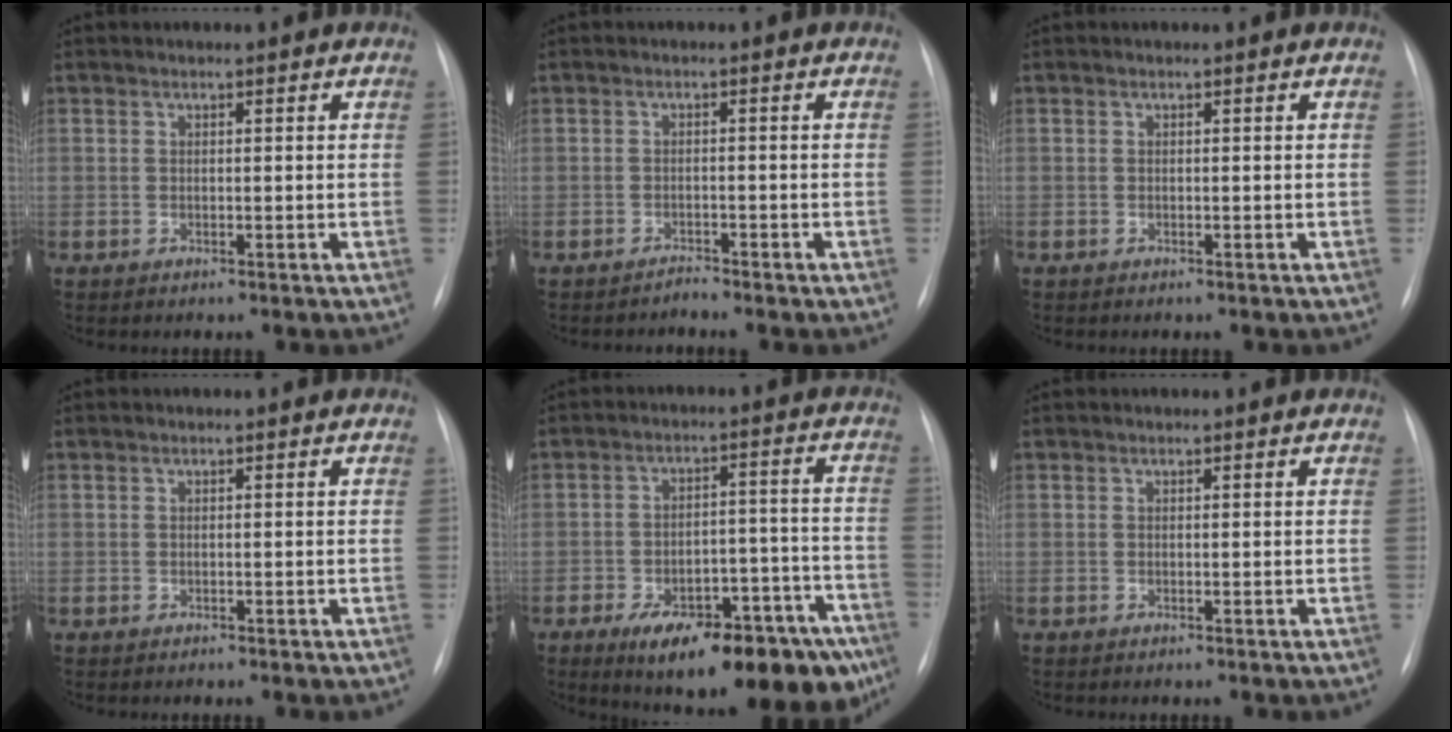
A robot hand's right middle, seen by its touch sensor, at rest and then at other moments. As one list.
[{"total": 1.2, "force": [-1.2, -0.1, -0.1], "torque": [0.005, -0.005, -0.019]}, {"total": 0.0}, {"total": 0.0}, {"total": 21.3, "force": [-13.8, 7.6, 14.3], "torque": [-0.126, 0.034, -0.189]}, {"total": 0.0}]